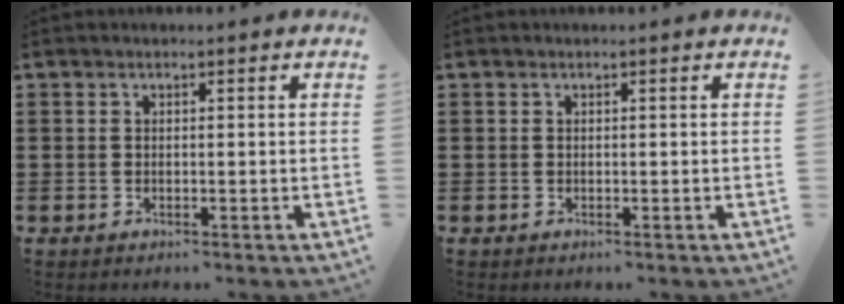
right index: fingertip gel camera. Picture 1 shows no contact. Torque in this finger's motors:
{"motor_torque": [0.75, 0.75, 0.00, 0.00]}